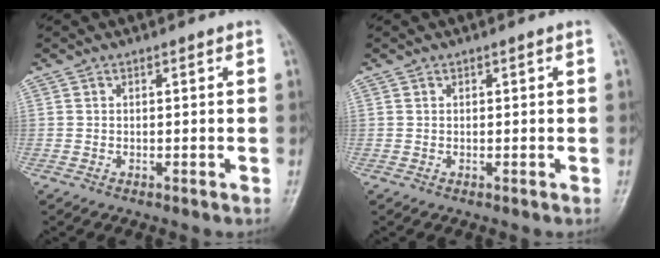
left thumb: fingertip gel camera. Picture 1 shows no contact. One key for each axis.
{"total": 0.0}